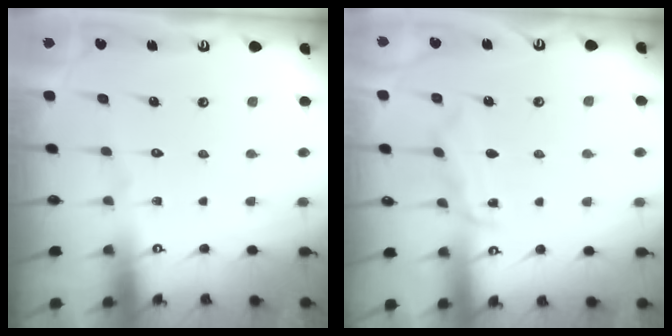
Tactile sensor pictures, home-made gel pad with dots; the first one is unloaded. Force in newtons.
{"total": 6.1, "press": 6.1, "slide": 0.8}